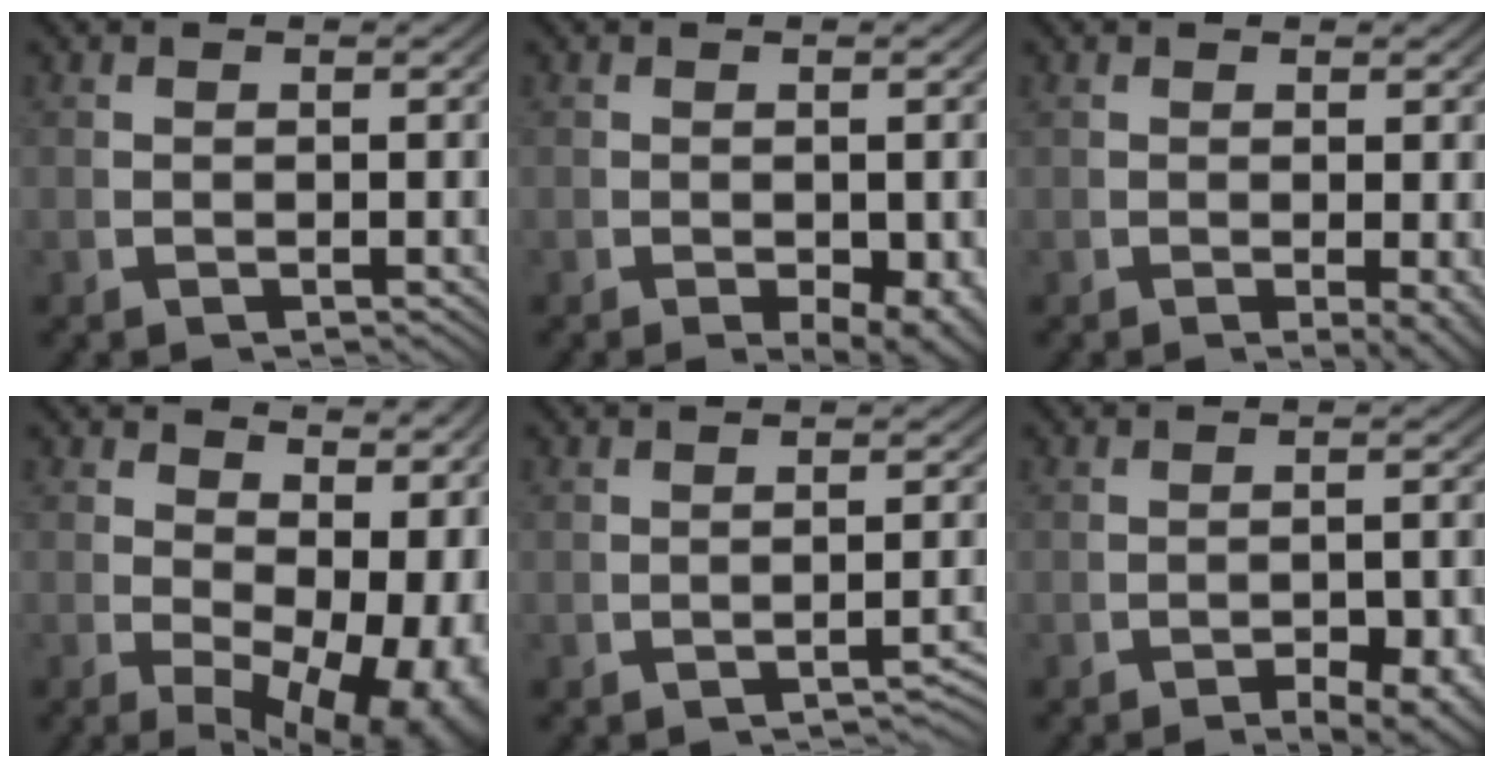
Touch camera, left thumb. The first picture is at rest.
{"total": 3.8, "force": [-1.4, 1.9, 2.9], "torque": [-0.044, -0.025, -0.011]}
{"total": 2.4, "force": [-0.4, 0.7, 2.3], "torque": [-0.032, -0.014, 0.001]}
{"total": 9.0, "force": [-0.2, 5.4, 7.2], "torque": [-0.114, -0.049, 0.024]}
{"total": 2.5, "force": [-2.3, 0.4, 1.0], "torque": [-0.015, 0.002, -0.034]}
{"total": 4.9, "force": [-3.2, 1.9, 3.2], "torque": [-0.043, -0.018, -0.045]}